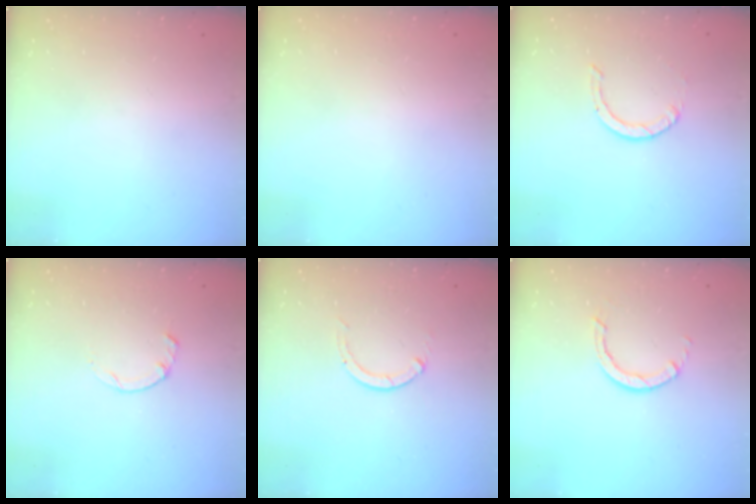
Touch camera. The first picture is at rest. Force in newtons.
{"total": 2.4, "press": 2.4, "slide": 0.2}
{"total": 0.9, "press": 0.9, "slide": 0.1}
{"total": 0.5, "press": 0.4, "slide": 0.3}
{"total": 0.0}
{"total": 2.8, "press": 2.8, "slide": 0.3}